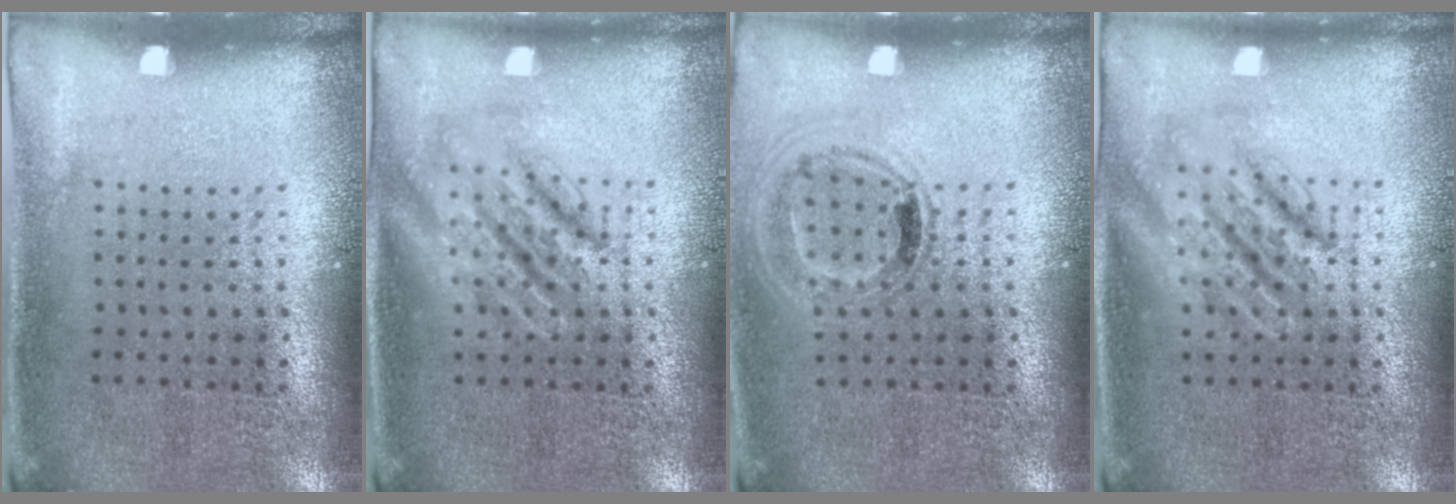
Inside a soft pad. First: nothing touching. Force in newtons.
{"total": 2.4, "press": 2.4, "slide": 0.3}
{"total": 1.0, "press": 1.0, "slide": 0.3}
{"total": 2.4, "press": 2.4, "slide": 0.3}